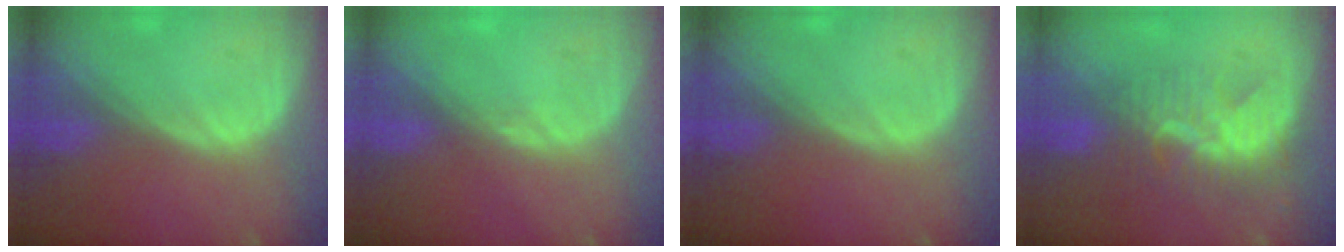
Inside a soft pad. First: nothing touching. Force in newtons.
{"total": 0.5, "press": 0.5, "slide": 0.2}
{"total": 0.0}
{"total": 8.7, "press": 7.6, "slide": 4.3}